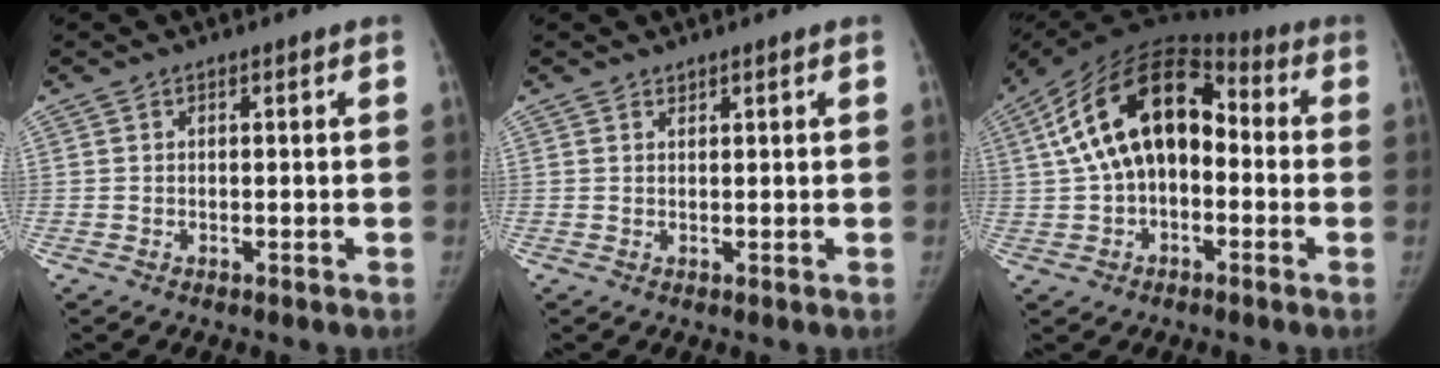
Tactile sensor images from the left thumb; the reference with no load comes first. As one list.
[{"total": 0.5, "force": [0.5, 0.0, 0.1], "torque": [-0.002, -0.005, 0.009]}, {"total": 18.5, "force": [0.8, 11.6, 14.4], "torque": [-0.239, 0.050, 0.002]}]